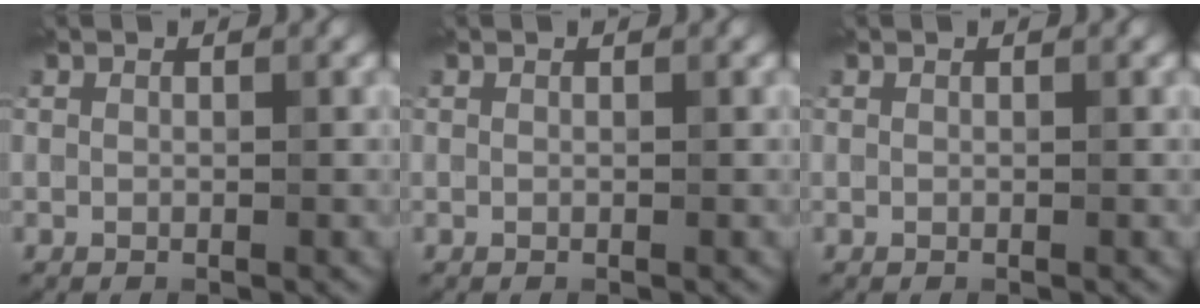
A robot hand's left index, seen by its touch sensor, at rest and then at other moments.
{"total": 0.0}
{"total": 0.0}